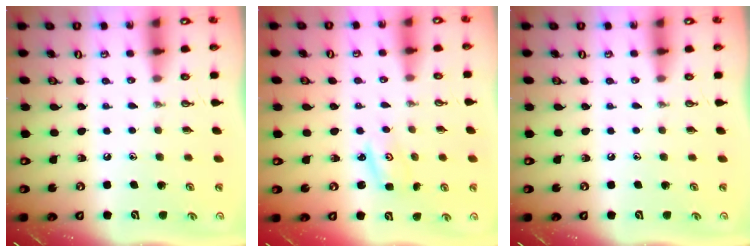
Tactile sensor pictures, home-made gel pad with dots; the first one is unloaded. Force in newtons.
{"total": 2.4, "press": 2.3, "slide": 0.4}
{"total": 0.0}